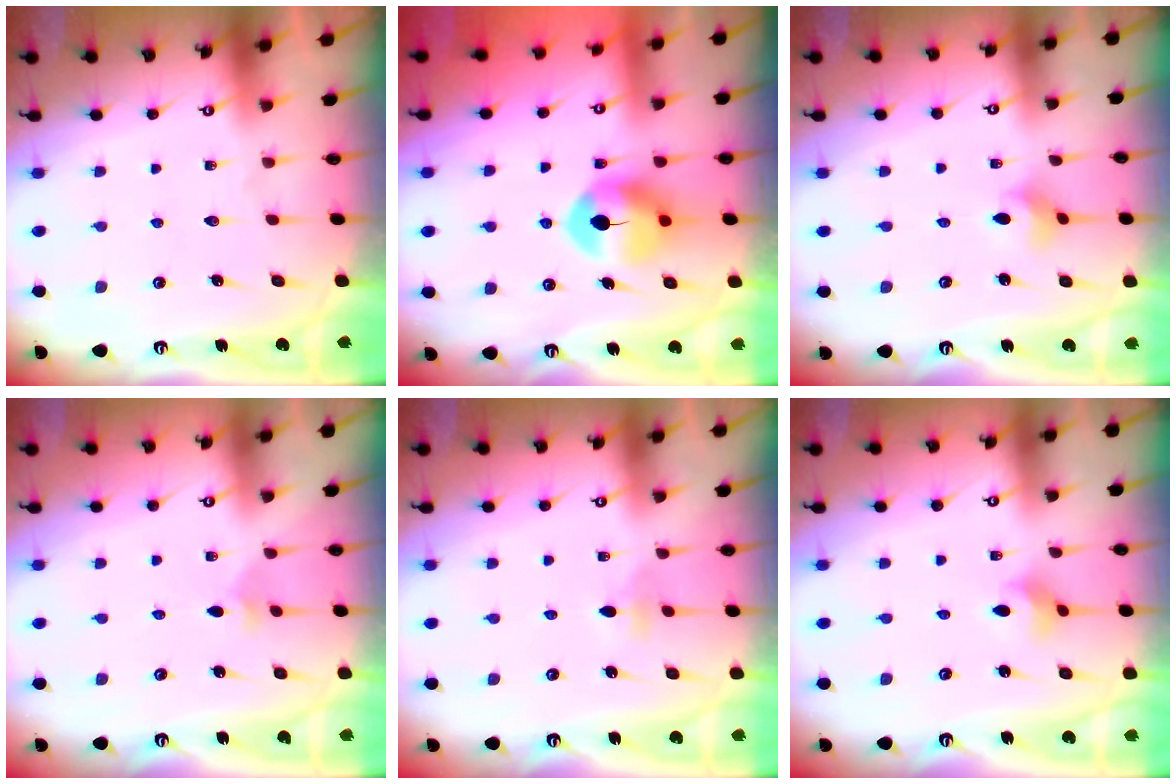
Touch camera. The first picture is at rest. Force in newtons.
{"total": 10.4, "press": 10.4, "slide": 0.6}
{"total": 3.5, "press": 3.4, "slide": 0.6}
{"total": 2.3, "press": 2.3, "slide": 0.6}
{"total": 3.7, "press": 3.6, "slide": 0.8}
{"total": 3.0, "press": 2.9, "slide": 0.7}